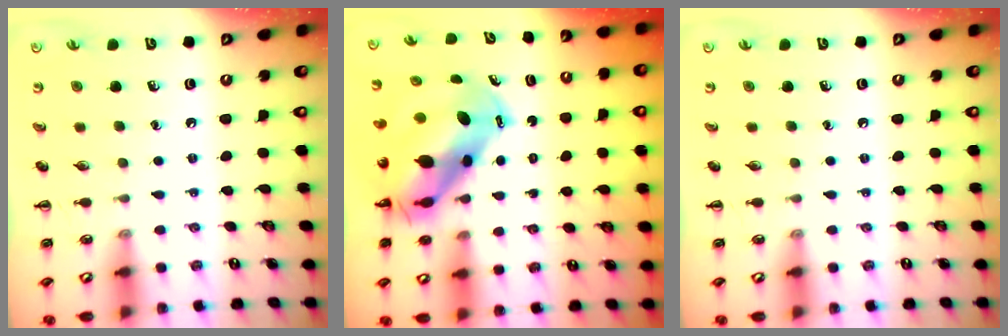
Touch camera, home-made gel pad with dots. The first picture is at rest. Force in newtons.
{"total": 11.1, "press": 10.7, "slide": 3.1}
{"total": 0.0}